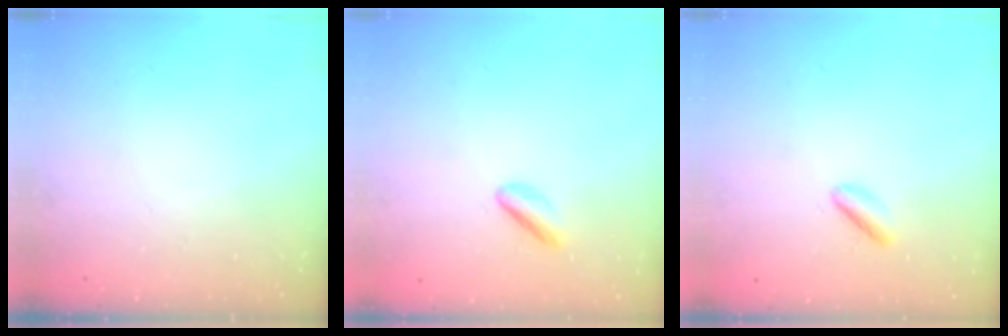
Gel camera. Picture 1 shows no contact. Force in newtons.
{"total": 2.6, "press": 2.3, "slide": 1.2}
{"total": 2.7, "press": 2.6, "slide": 0.8}